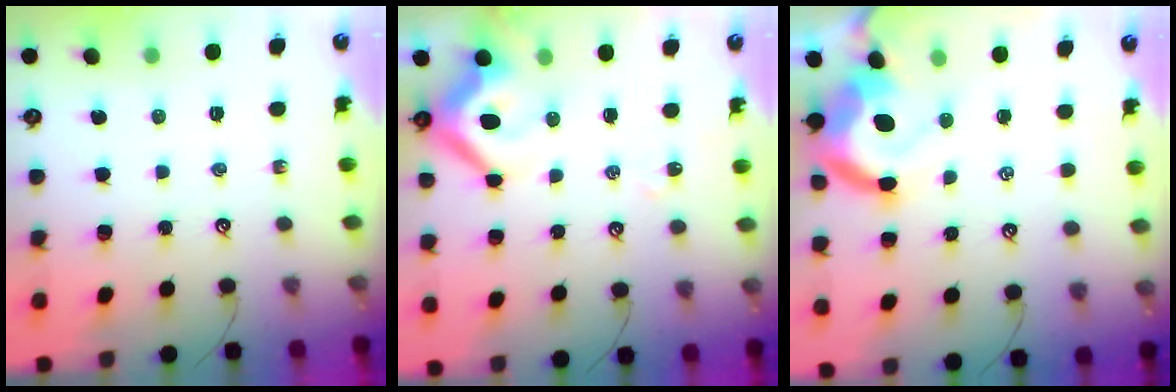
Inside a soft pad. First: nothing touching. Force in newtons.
{"total": 11.0, "press": 10.9, "slide": 1.3}
{"total": 10.8, "press": 10.6, "slide": 2.2}